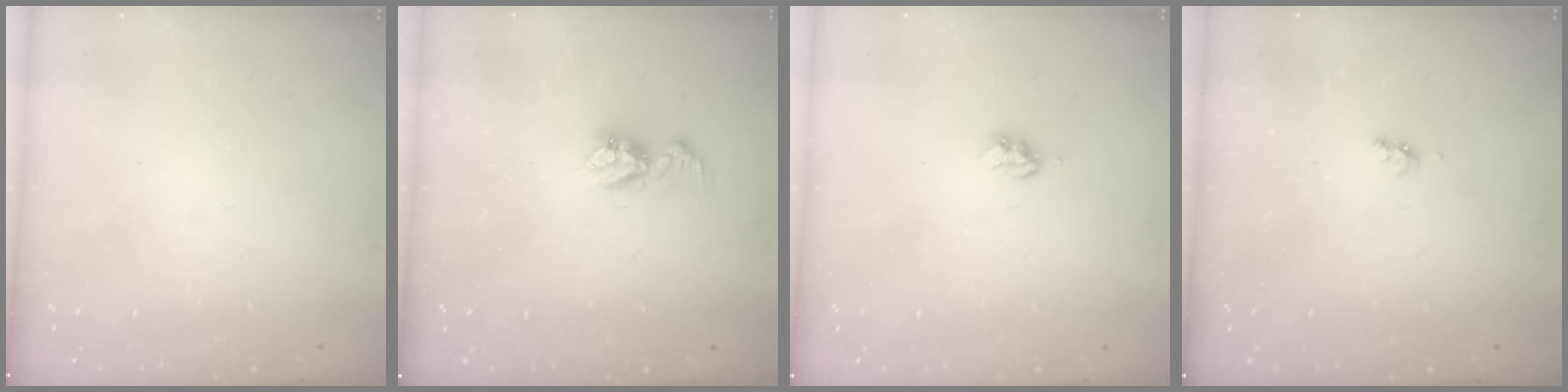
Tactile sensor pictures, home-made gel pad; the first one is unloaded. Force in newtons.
{"total": 9.6, "press": 9.6, "slide": 0.8}
{"total": 3.5, "press": 3.5, "slide": 0.4}
{"total": 2.8, "press": 2.8, "slide": 0.4}